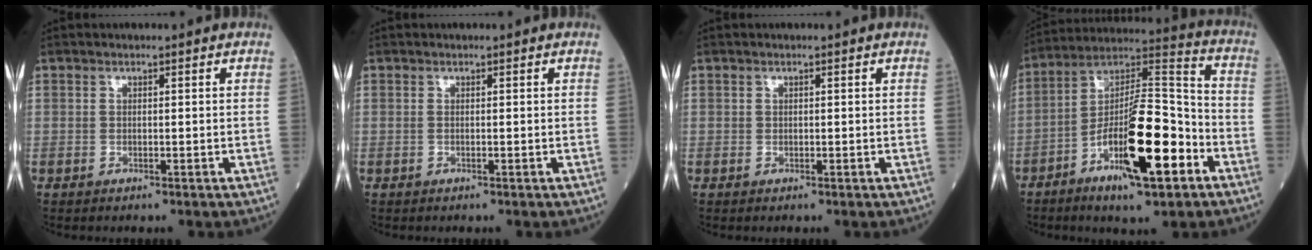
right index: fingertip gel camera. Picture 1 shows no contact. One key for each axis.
{"total": 0.0}
{"total": 0.0}
{"total": 17.4, "fx": -7.0, "fy": 3.6, "fz": 15.6, "tx": -0.278, "ty": 0.003, "tz": -0.112}